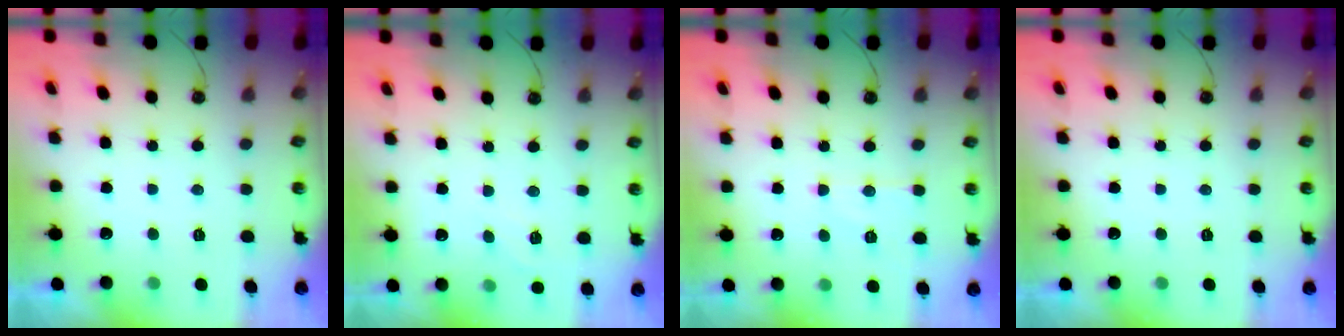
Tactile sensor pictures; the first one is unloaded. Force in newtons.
{"total": 3.7, "press": 3.7, "slide": 0.5}
{"total": 7.9, "press": 7.9, "slide": 0.7}
{"total": 0.0}